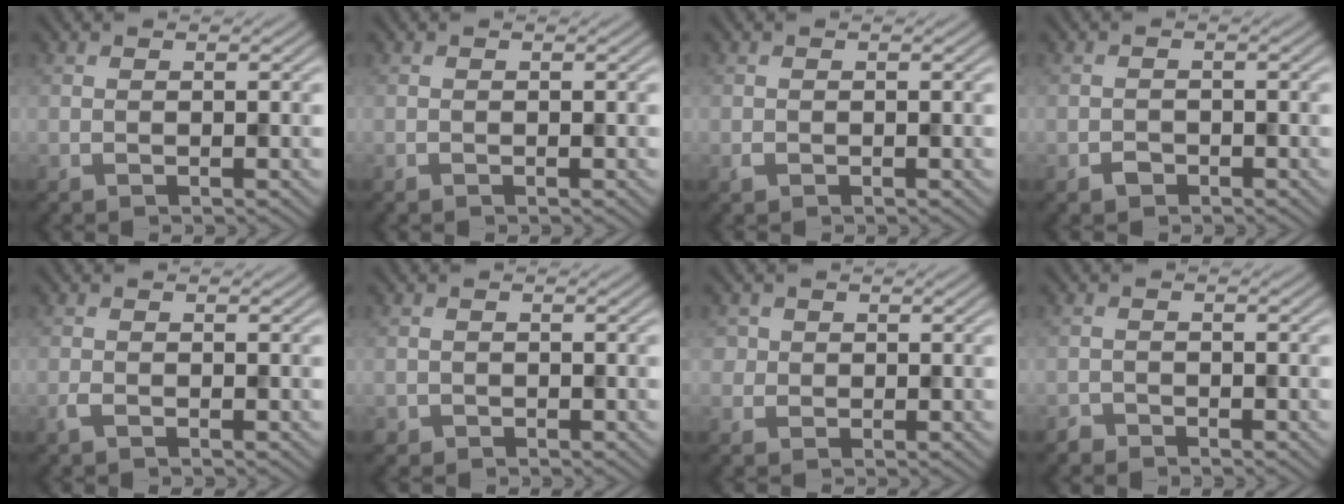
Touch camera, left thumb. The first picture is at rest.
{"total": 0.0}
{"total": 0.5, "force": [-0.3, 0.4, 0.2], "torque": [-0.004, -0.004, -0.006]}
{"total": 1.3, "force": [-0.9, 0.9, 0.4], "torque": [-0.004, 0.000, -0.019]}
{"total": 1.0, "force": [-0.6, 0.3, 0.7], "torque": [-0.017, -0.001, -0.013]}
{"total": 1.0, "force": [-0.5, 0.9, 0.0], "torque": [0.006, -0.004, -0.013]}
{"total": 2.0, "force": [0.4, 1.9, 0.3], "torque": [-0.008, -0.001, 0.010]}
{"total": 1.2, "force": [-1.1, 0.5, 0.0], "torque": [0.001, 0.001, -0.025]}